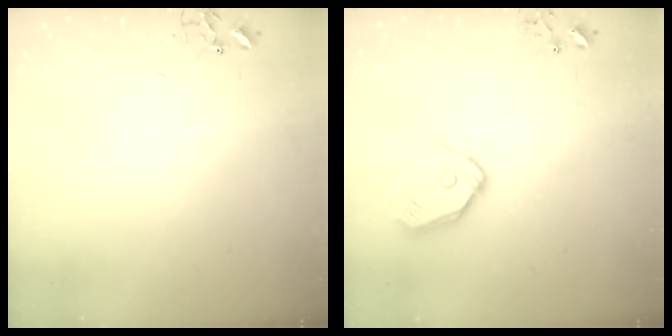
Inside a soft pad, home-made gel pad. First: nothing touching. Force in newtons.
{"total": 12.2, "press": 12.1, "slide": 1.5}